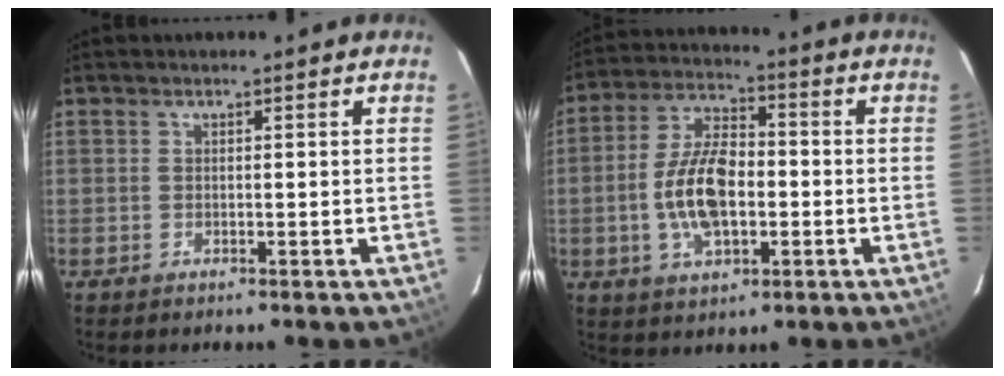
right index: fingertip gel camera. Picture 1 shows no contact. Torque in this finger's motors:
{"motor_torque": [0.97, -0.60, 0.35, 0.08]}